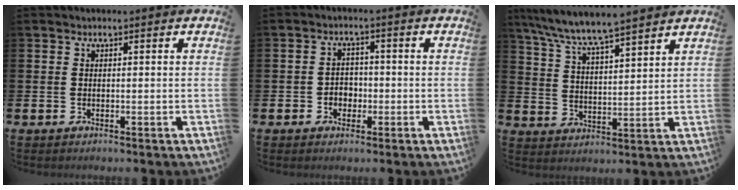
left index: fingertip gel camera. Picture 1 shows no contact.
{"total": 2.6, "force": [-0.9, 2.2, 0.9], "torque": [-0.018, 0.005, -0.024]}
{"total": 7.2, "force": [6.9, 0.1, 1.9], "torque": [-0.063, -0.042, 0.121]}